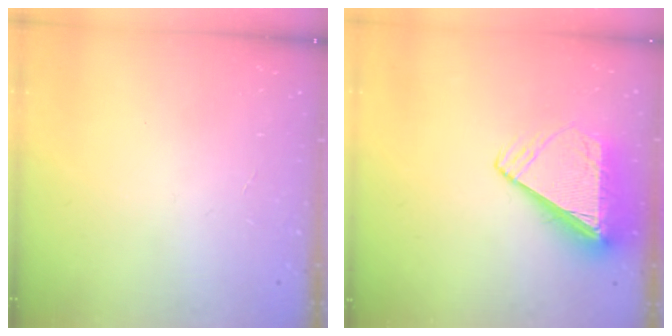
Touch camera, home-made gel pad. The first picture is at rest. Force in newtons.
{"total": 8.9, "press": 8.8, "slide": 1.4}